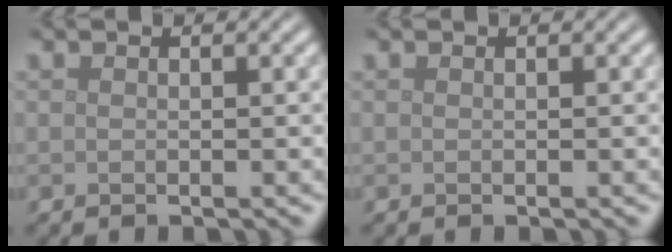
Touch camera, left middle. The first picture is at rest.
{"total": 0.0}